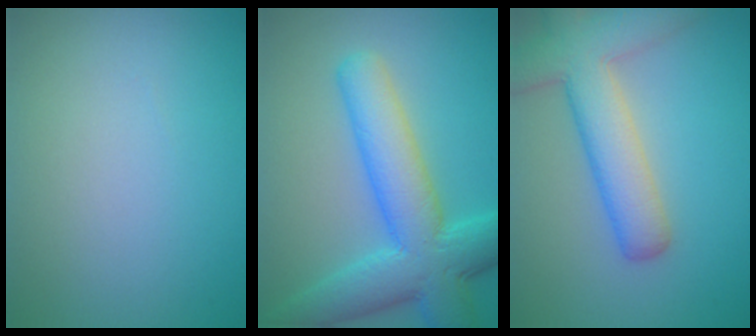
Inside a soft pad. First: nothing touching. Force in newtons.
{"total": 7.0, "press": 7.0, "slide": 0.6}
{"total": 6.9, "press": 6.9, "slide": 0.5}